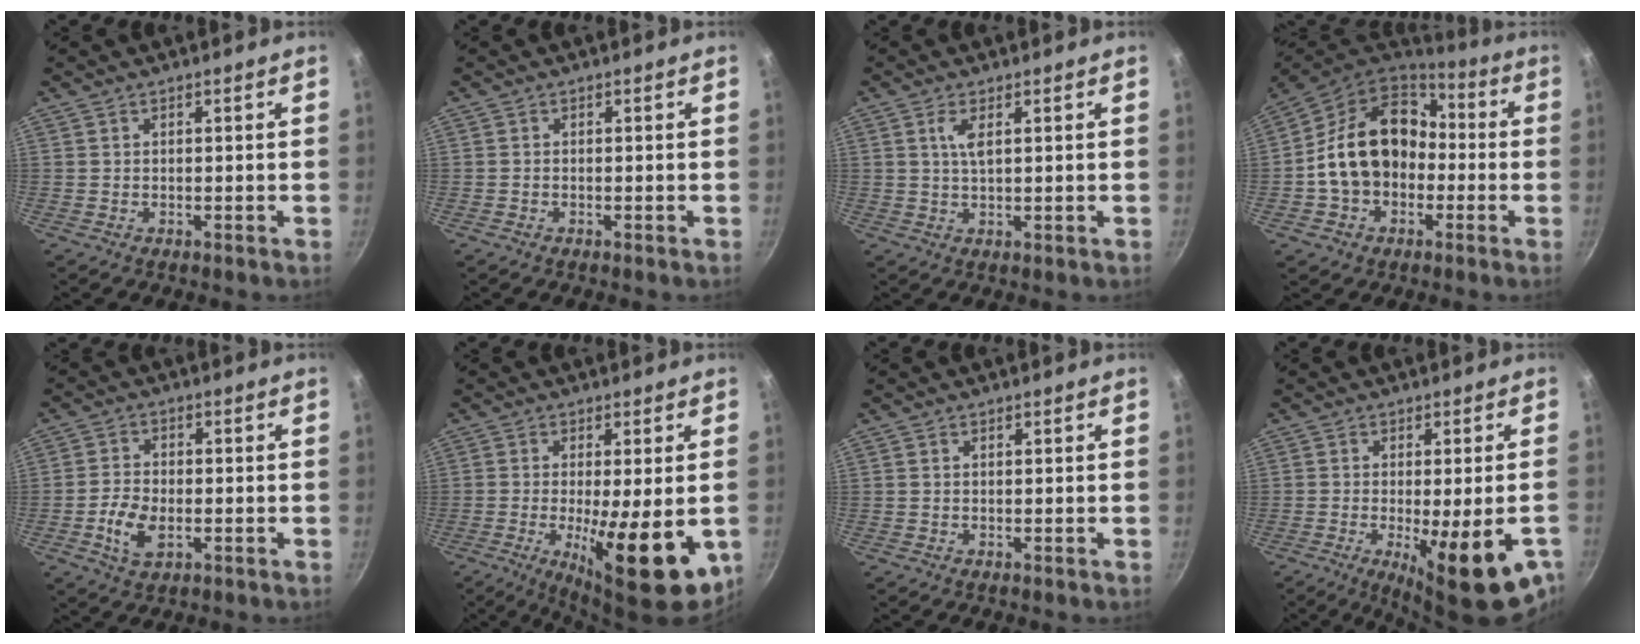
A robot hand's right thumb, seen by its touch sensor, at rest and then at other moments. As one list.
[{"total": 0.0}, {"total": 3.2, "force": [1.1, 0.9, 2.9], "torque": [-0.060, -0.003, 0.025]}, {"total": 18.3, "force": [-1.2, 14.1, 11.6], "torque": [-0.183, 0.055, -0.024]}, {"total": 6.8, "force": [-1.9, 4.0, 5.2], "torque": [-0.102, 0.010, -0.037]}, {"total": 15.7, "force": [-3.6, 4.5, 14.6], "torque": [-0.211, -0.014, -0.046]}, {"total": 0.0}, {"total": 16.4, "force": [-6.9, 4.1, 14.4], "torque": [-0.175, -0.013, -0.083]}]